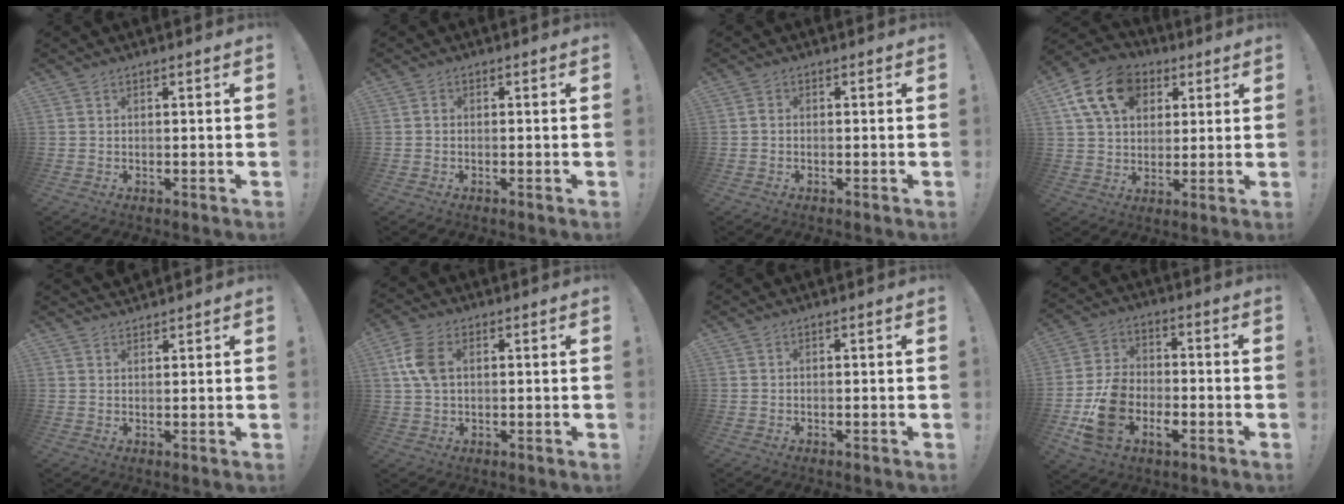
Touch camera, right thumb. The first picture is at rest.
{"total": 0.9, "force": [-0.6, 0.6, 0.3], "torque": [-0.004, 0.003, -0.011]}
{"total": 1.1, "force": [-0.6, 0.6, 0.6], "torque": [-0.010, 0.003, -0.010]}
{"total": 16.2, "force": [6.4, 11.9, 9.0], "torque": [-0.141, -0.015, 0.125]}
{"total": 2.4, "force": [2.3, 0.7, 0.2], "torque": [0.009, -0.016, 0.041]}
{"total": 8.0, "force": [1.9, 5.1, 5.9], "torque": [-0.132, 0.004, 0.033]}
{"total": 0.0}
{"total": 13.1, "force": [-5.3, 9.4, 7.4], "torque": [-0.136, 0.030, -0.093]}